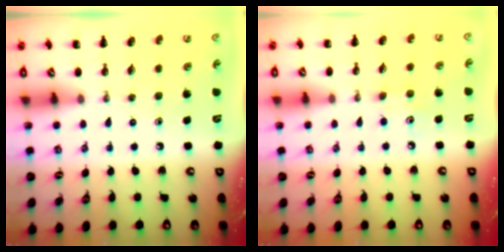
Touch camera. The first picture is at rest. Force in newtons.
{"total": 3.9, "press": 3.8, "slide": 0.9}